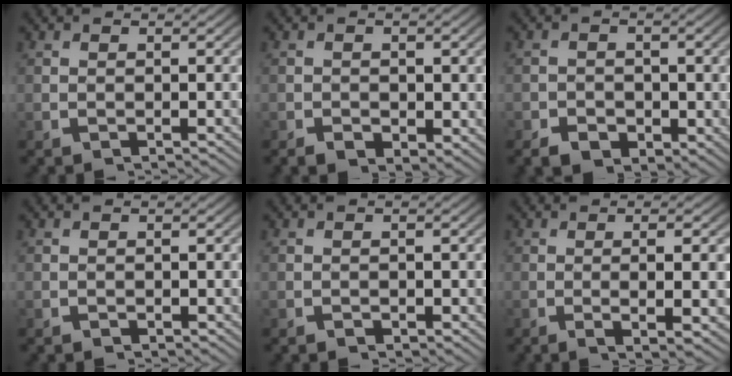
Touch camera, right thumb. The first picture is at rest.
{"total": 2.2, "force": [-0.4, 1.7, 1.4], "torque": [-0.016, -0.011, -0.007]}
{"total": 3.3, "force": [-1.3, 2.5, 1.6], "torque": [-0.014, -0.012, -0.023]}
{"total": 0.6, "force": [-0.2, 0.5, 0.3], "torque": [-0.001, -0.002, -0.005]}
{"total": 0.9, "force": [-0.3, 0.7, 0.4], "torque": [-0.004, -0.004, -0.006]}
{"total": 4.7, "force": [-0.6, 1.1, 4.6], "torque": [-0.069, -0.003, -0.007]}